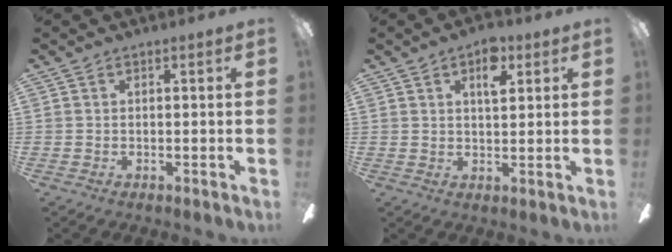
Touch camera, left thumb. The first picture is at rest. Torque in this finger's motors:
{"motor_torque": [-0.02, 0.12, -0.23, 0.34, 0.04]}